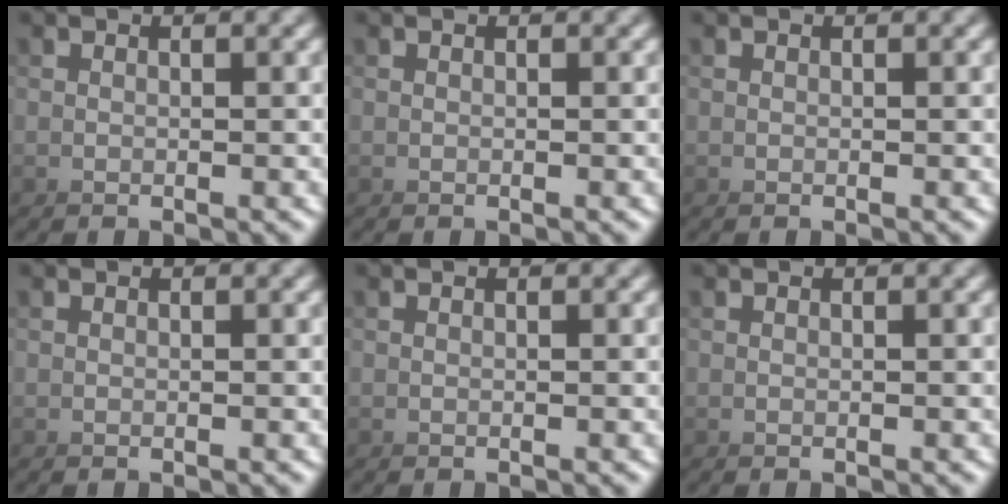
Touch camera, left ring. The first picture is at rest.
{"total": 0.0}
{"total": 0.0}
{"total": 0.0}
{"total": 0.0}
{"total": 0.0}